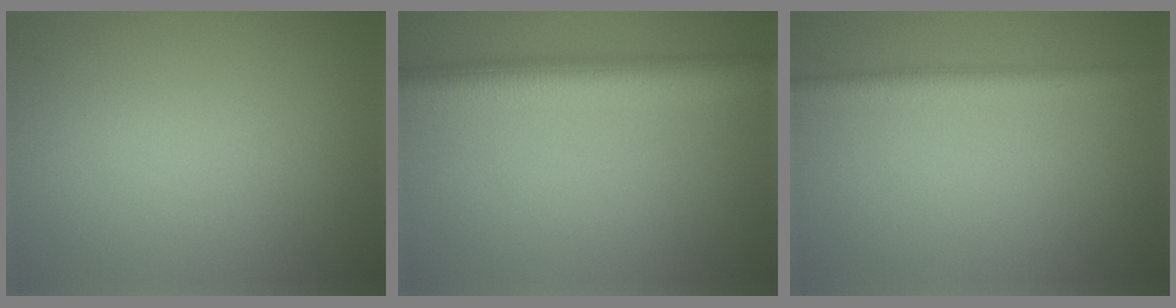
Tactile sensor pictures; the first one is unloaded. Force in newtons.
{"total": 5.8, "press": 5.8, "slide": 0.3}
{"total": 2.4, "press": 2.4, "slide": 0.2}